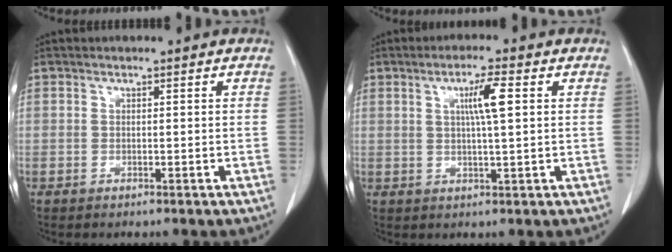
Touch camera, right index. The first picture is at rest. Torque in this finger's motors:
{"motor_torque": [0.23, 0.07, 0.08, 0.05]}